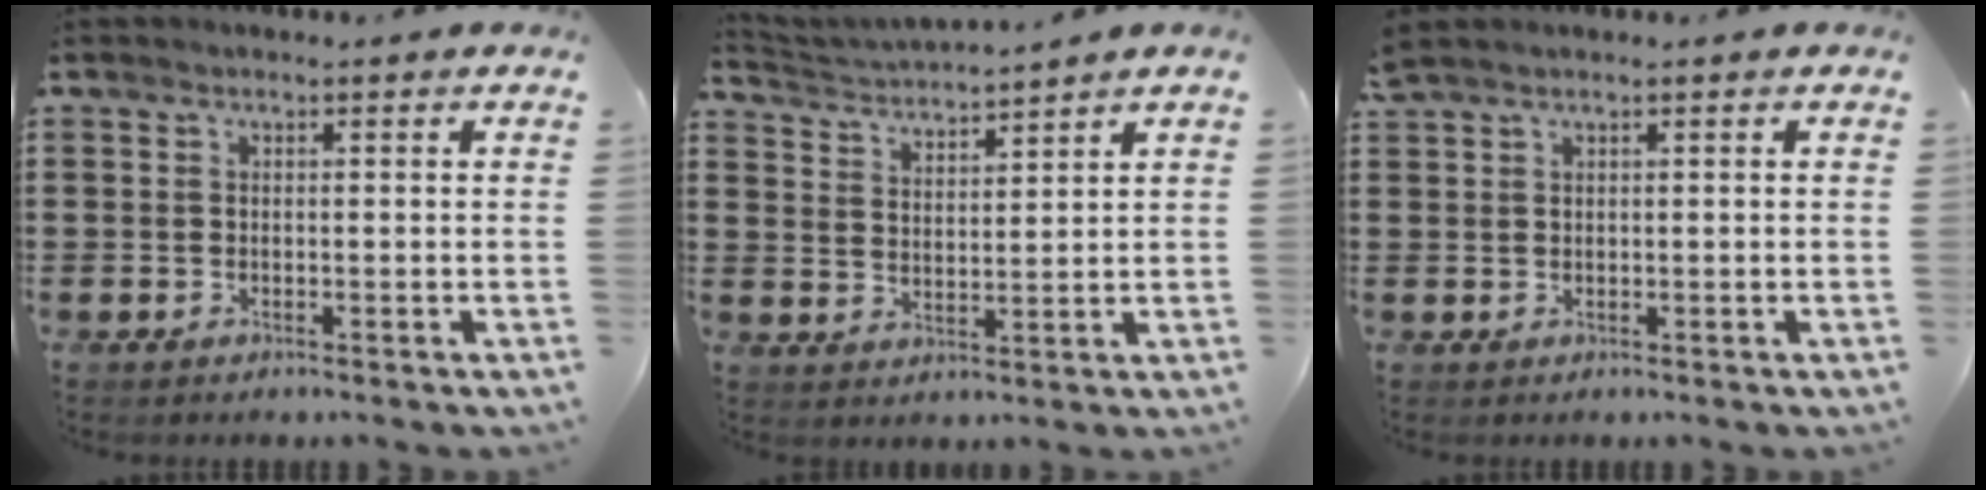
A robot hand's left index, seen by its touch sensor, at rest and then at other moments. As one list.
[{"total": 3.4, "force": [3.4, -0.5, 0.2], "torque": [-0.020, -0.020, 0.058]}, {"total": 1.0, "force": [0.7, 0.1, 0.6], "torque": [-0.013, 0.001, 0.014]}]